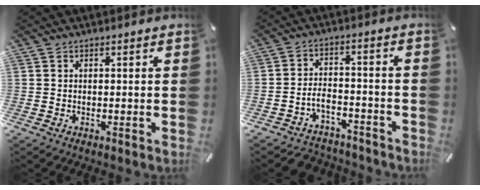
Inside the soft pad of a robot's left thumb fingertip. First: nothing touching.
{"total": 5.4, "force": [-3.4, 3.5, 2.4], "torque": [-0.053, 0.010, -0.067]}